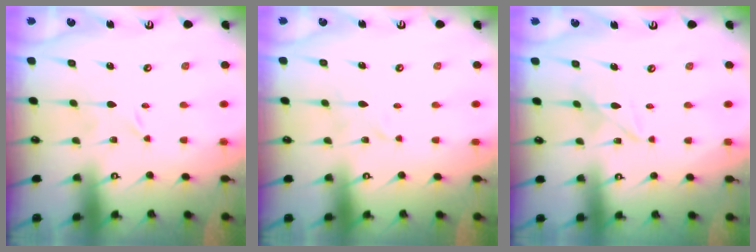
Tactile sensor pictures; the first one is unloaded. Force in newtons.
{"total": 2.2, "press": 2.2, "slide": 0.2}
{"total": 7.6, "press": 7.6, "slide": 0.4}